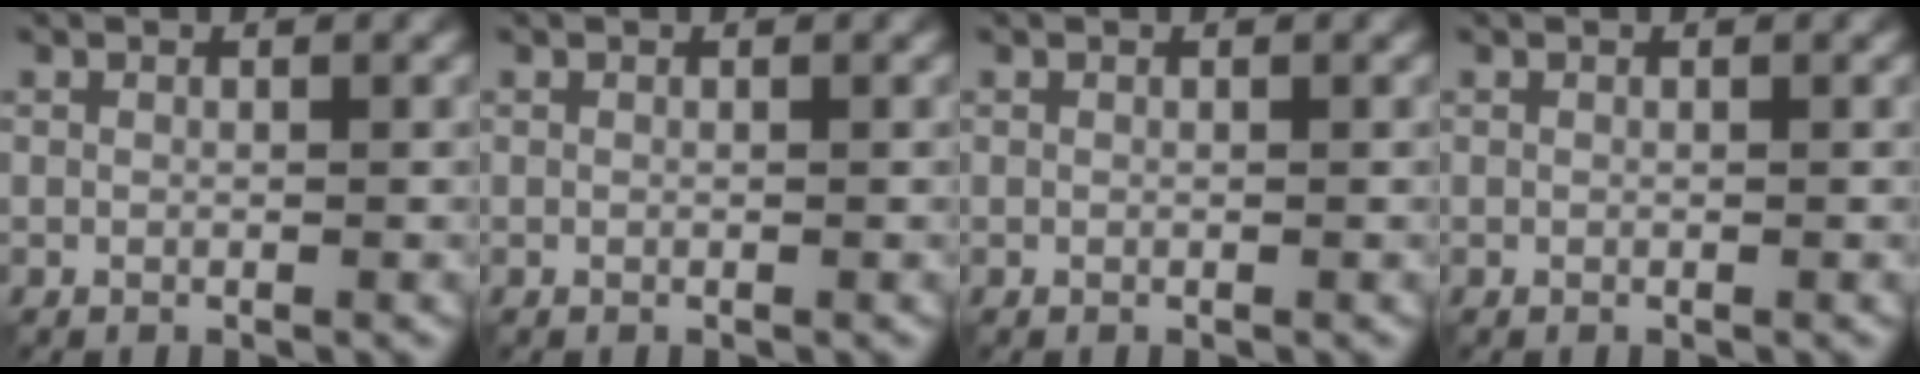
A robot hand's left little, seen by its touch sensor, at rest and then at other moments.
{"total": 0.0}
{"total": 0.0}
{"total": 0.0}